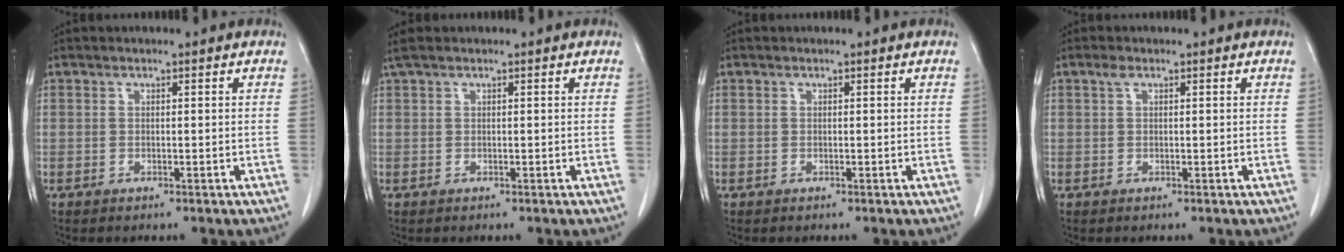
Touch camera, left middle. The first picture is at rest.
{"total": 1.8, "force": [1.3, 0.4, 1.1], "torque": [-0.029, 0.026, 0.028]}
{"total": 0.0}
{"total": 0.9, "force": [0.5, 0.3, 0.7], "torque": [-0.016, 0.010, 0.010]}